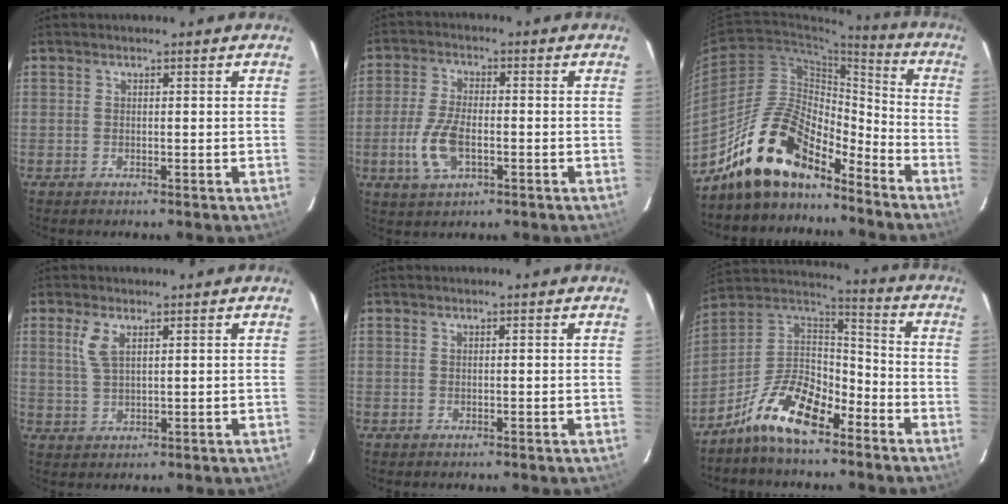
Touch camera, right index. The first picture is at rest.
{"total": 8.4, "force": [-2.4, 4.1, 6.9], "torque": [-0.152, -0.002, -0.044]}
{"total": 16.7, "force": [-13.6, 6.1, 7.5], "torque": [-0.141, 0.022, -0.246]}
{"total": 4.0, "force": [1.9, 1.6, 3.1], "torque": [-0.065, 0.002, 0.041]}
{"total": 0.0}
{"total": 14.7, "force": [-9.6, 6.2, 9.3], "torque": [-0.191, 0.020, -0.184]}